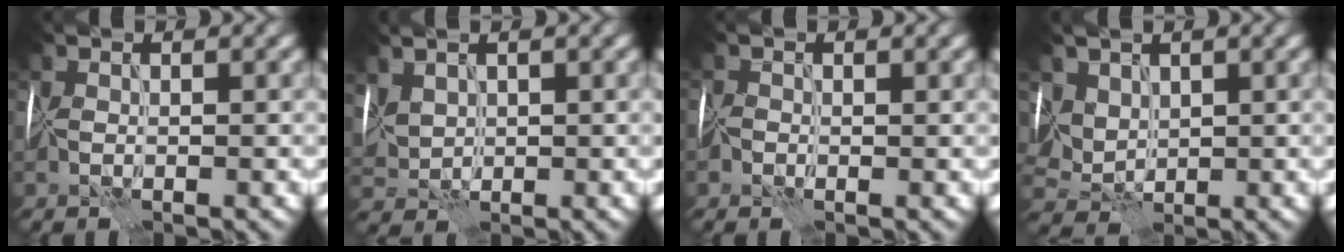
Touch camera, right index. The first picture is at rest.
{"total": 2.9, "force": [1.2, 2.1, 1.5], "torque": [-0.050, 0.005, 0.033]}
{"total": 0.8, "force": [-0.2, 0.7, 0.2], "torque": [0.002, 0.001, -0.009]}
{"total": 3.1, "force": [1.6, 2.5, 1.0], "torque": [-0.034, 0.001, 0.036]}